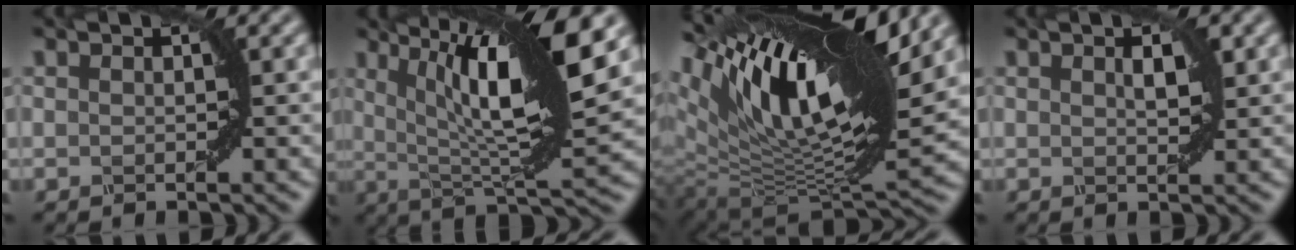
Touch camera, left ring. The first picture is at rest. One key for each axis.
{"total": 12.4, "fx": 4.3, "fy": 2.9, "fz": 11.3, "tx": -0.173, "ty": 0.010, "tz": 0.074}
{"total": 15.1, "fx": 7.9, "fy": 5.5, "fz": 11.6, "tx": -0.214, "ty": 0.029, "tz": 0.139}
{"total": 1.5, "fx": 0.6, "fy": 0.4, "fz": 1.2, "tx": -0.018, "ty": 0.000, "tz": 0.013}